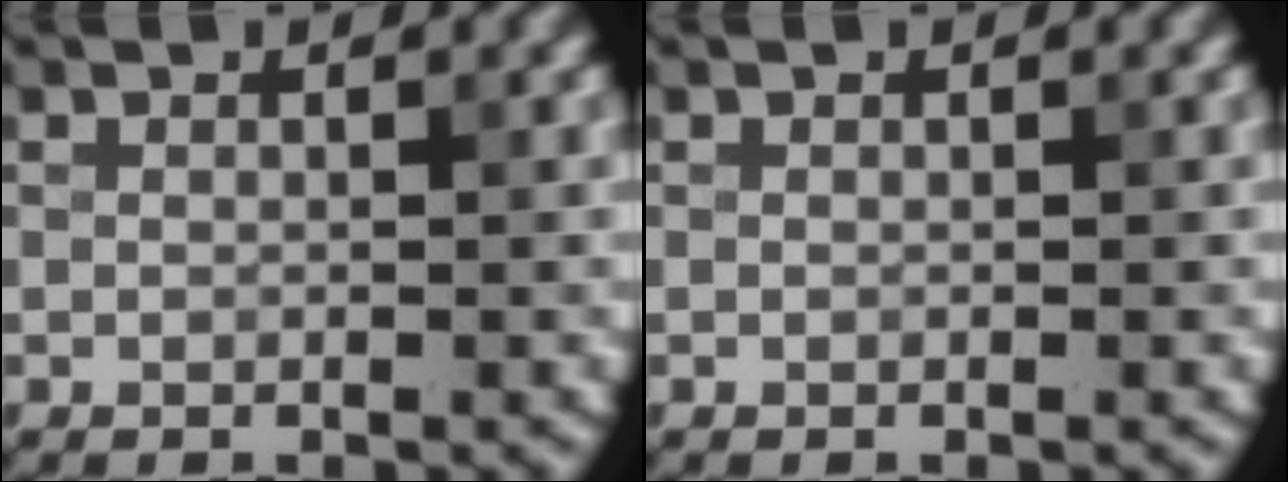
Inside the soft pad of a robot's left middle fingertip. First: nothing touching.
{"total": 0.0}